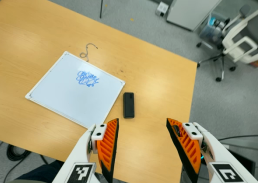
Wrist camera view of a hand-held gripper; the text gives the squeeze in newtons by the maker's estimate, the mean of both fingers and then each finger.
{"total": 0.0}